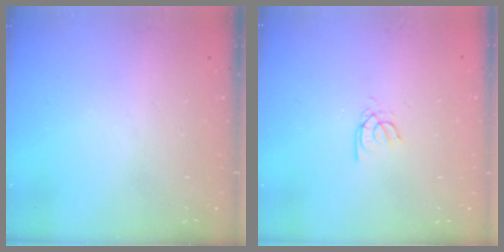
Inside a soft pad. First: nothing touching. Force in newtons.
{"total": 2.6, "press": 2.6, "slide": 0.3}